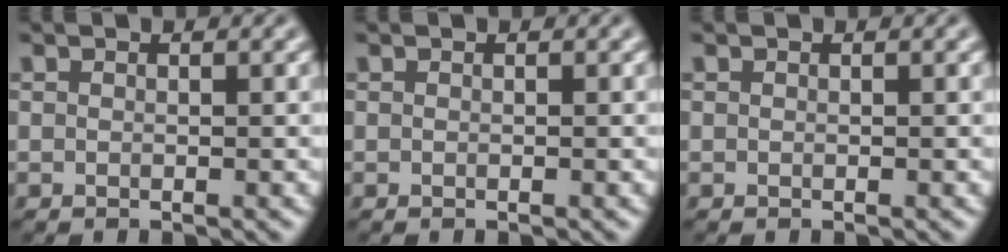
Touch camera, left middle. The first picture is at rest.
{"total": 0.0}
{"total": 0.0}